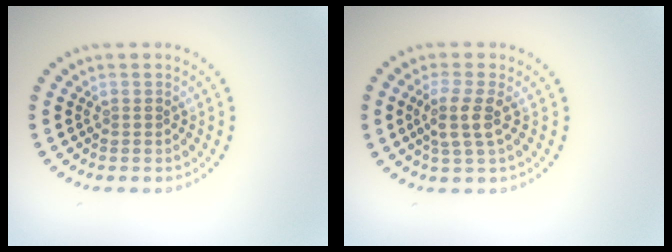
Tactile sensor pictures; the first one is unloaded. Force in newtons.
{"total": 2.7, "press": 2.2, "slide": 1.5}